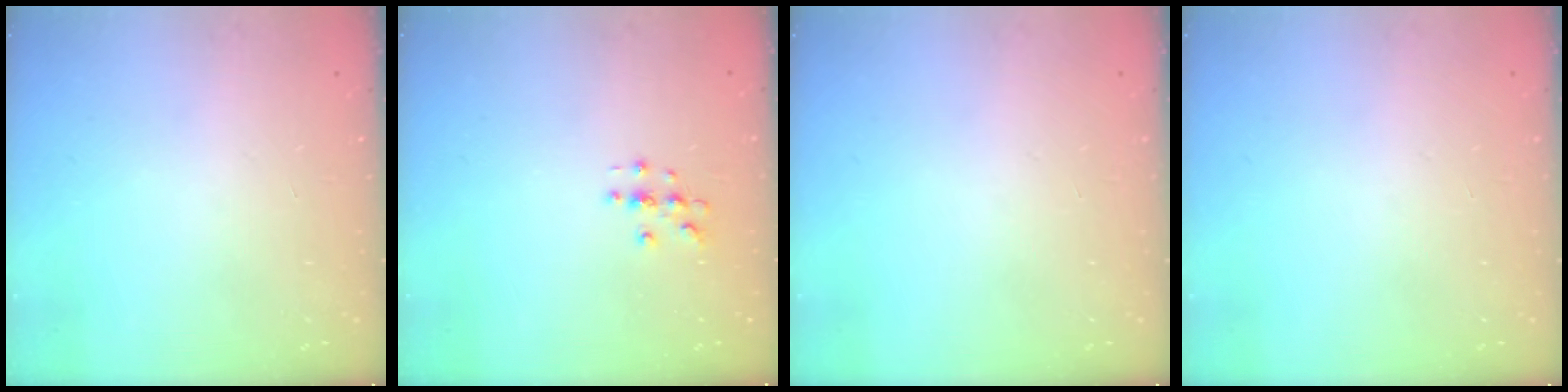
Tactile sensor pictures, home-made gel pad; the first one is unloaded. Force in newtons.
{"total": 2.9, "press": 2.9, "slide": 0.3}
{"total": 0.0}
{"total": 0.0}